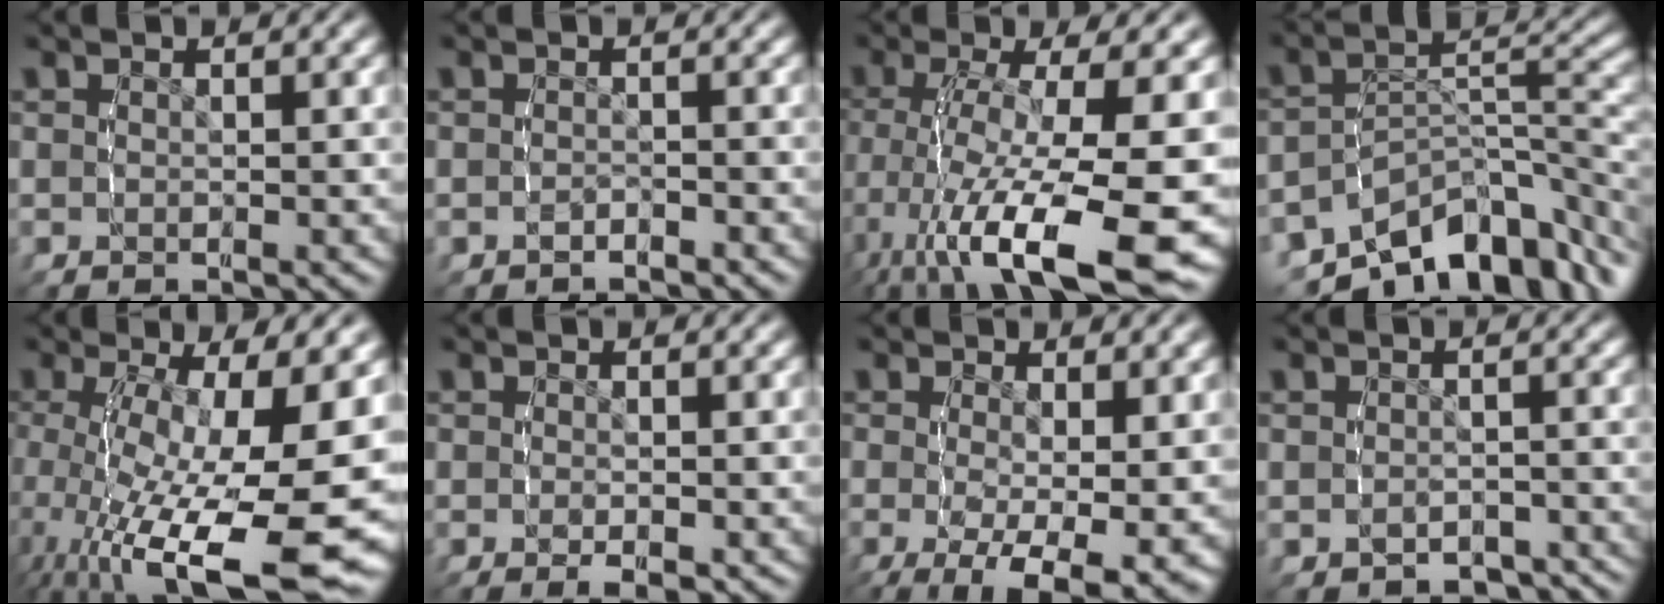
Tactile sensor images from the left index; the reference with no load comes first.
{"total": 1.4, "force": [-1.4, 0.4, 0.0], "torque": [0.000, -0.003, -0.018]}
{"total": 9.5, "force": [-2.5, 3.5, 8.4], "torque": [-0.143, -0.020, -0.018]}
{"total": 12.1, "force": [-6.7, 7.1, 7.1], "torque": [-0.099, -0.016, -0.102]}
{"total": 14.0, "force": [-5.0, 6.4, 11.4], "torque": [-0.192, -0.055, -0.036]}
{"total": 1.6, "force": [-0.7, 0.6, 1.3], "torque": [-0.019, -0.011, -0.004]}
{"total": 8.2, "force": [-3.7, 3.2, 6.6], "torque": [-0.119, -0.059, -0.028]}
{"total": 2.7, "force": [-2.4, 1.0, 0.3], "torque": [-0.001, -0.005, -0.037]}